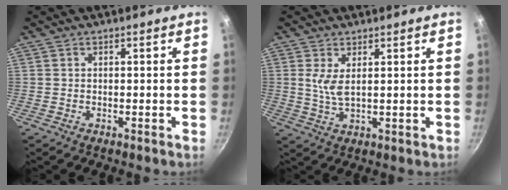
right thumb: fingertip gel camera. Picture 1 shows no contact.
{"total": 4.0, "force": [1.4, 1.5, 3.5], "torque": [-0.073, -0.011, 0.032]}